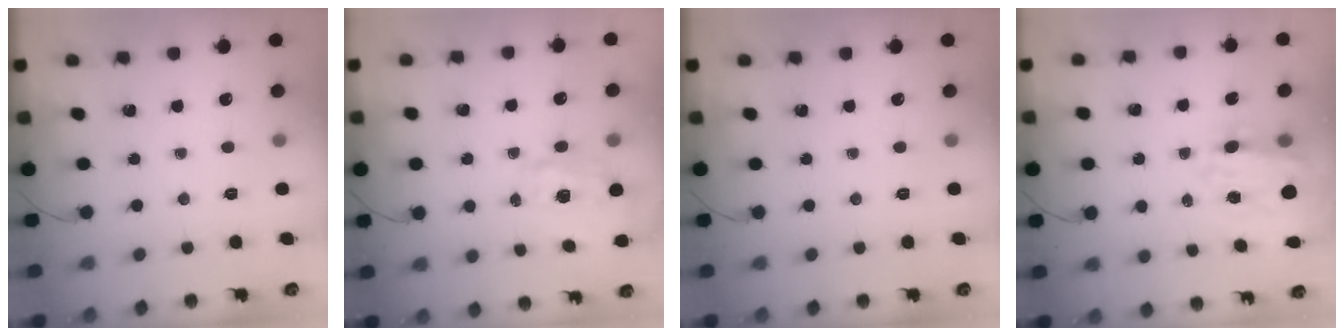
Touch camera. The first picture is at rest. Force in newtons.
{"total": 1.9, "press": 1.8, "slide": 0.5}
{"total": 0.0}
{"total": 11.8, "press": 11.3, "slide": 3.2}